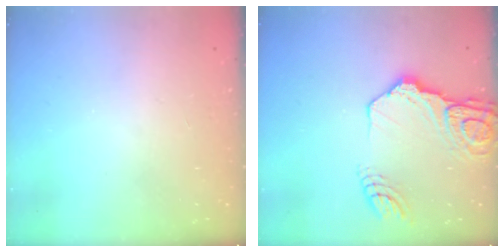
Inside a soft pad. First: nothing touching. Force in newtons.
{"total": 16.7, "press": 16.6, "slide": 2.0}